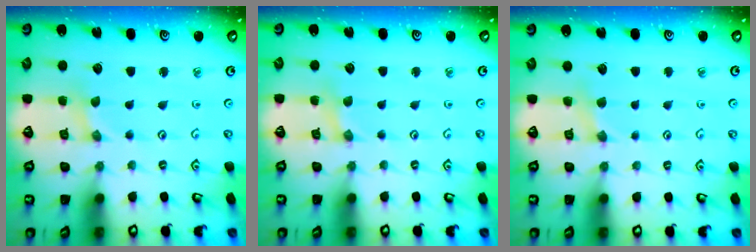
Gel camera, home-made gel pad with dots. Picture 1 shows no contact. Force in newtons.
{"total": 0.6, "press": 0.6, "slide": 0.1}
{"total": 2.5, "press": 2.5, "slide": 0.3}